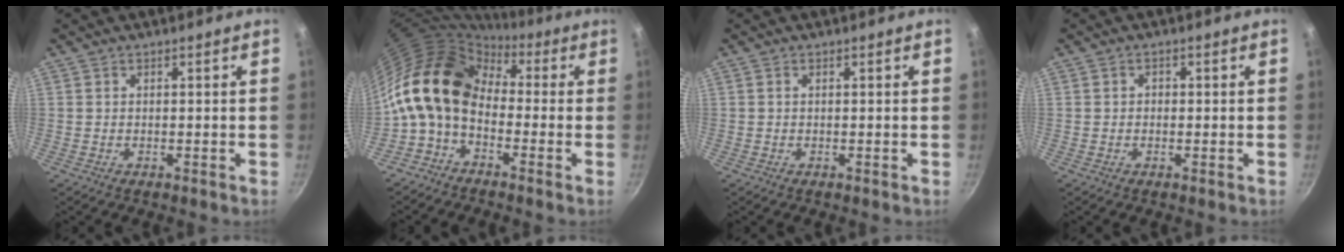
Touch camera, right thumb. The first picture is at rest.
{"total": 15.2, "force": [-0.7, 10.6, 10.8], "torque": [-0.193, 0.041, -0.036]}
{"total": 0.0}
{"total": 1.2, "force": [0.0, 1.0, 0.6], "torque": [-0.007, 0.005, -0.002]}